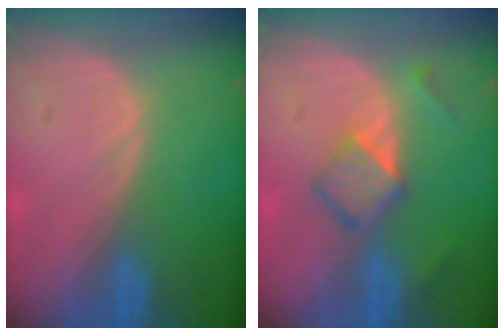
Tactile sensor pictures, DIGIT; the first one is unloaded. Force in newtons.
{"total": 4.8, "press": 4.6, "slide": 1.6}